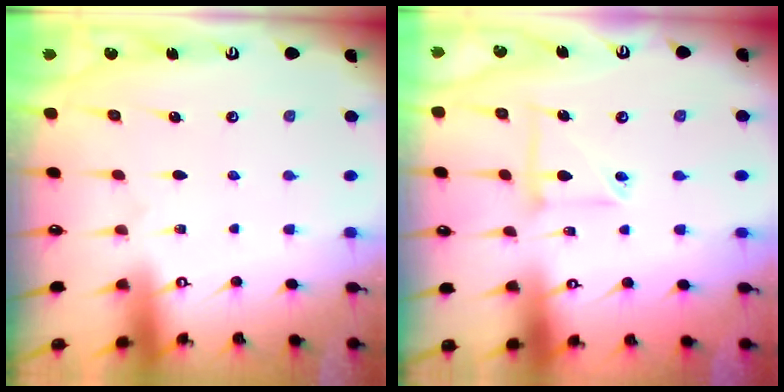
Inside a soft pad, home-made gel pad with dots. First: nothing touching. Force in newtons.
{"total": 5.6, "press": 5.6, "slide": 0.5}